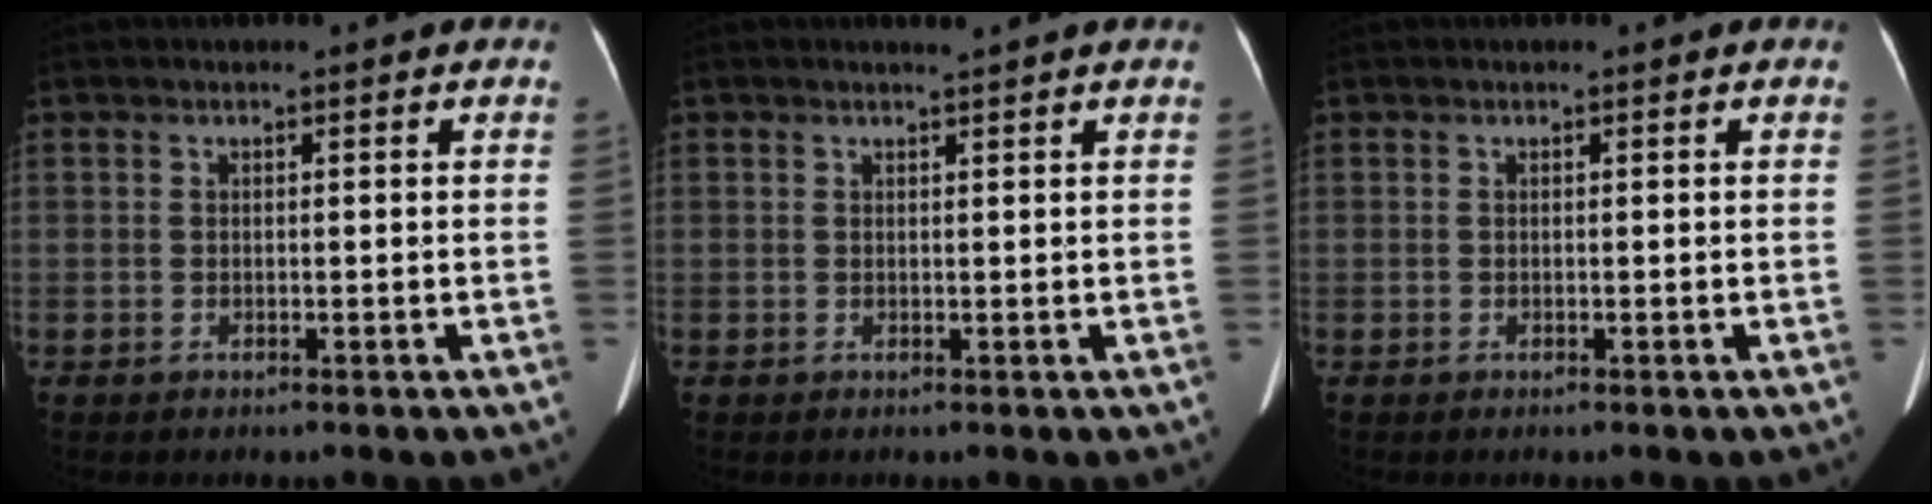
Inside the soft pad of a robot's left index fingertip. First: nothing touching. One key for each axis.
{"total": 1.1, "fx": 1.0, "fy": -0.3, "fz": 0.4, "tx": -0.011, "ty": -0.003, "tz": 0.020}
{"total": 0.0}